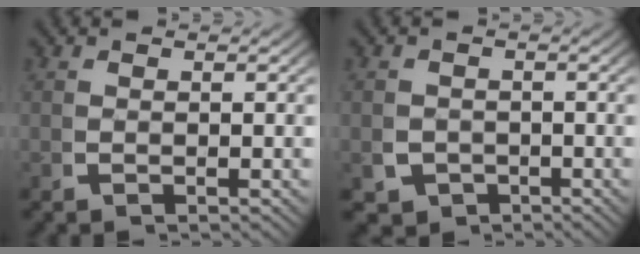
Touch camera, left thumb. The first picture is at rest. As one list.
[{"total": 4.1, "force": [-2.2, 3.3, 1.1], "torque": [-0.020, -0.029, -0.032]}]